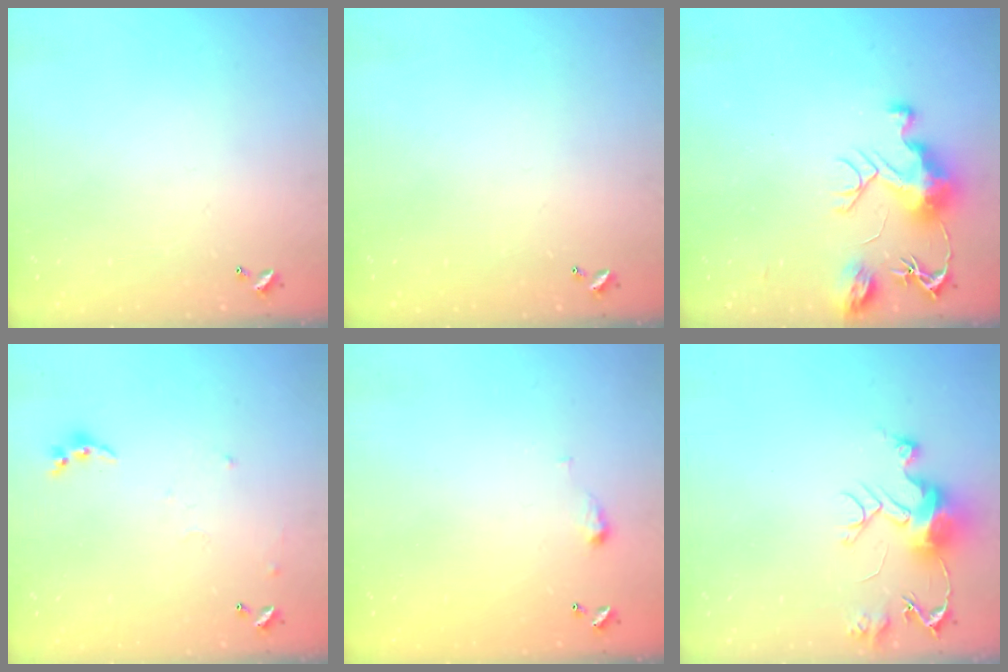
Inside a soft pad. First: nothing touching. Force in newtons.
{"total": 0.0}
{"total": 9.9, "press": 9.8, "slide": 1.0}
{"total": 7.4, "press": 7.4, "slide": 0.8}
{"total": 2.9, "press": 2.9, "slide": 0.5}
{"total": 10.8, "press": 10.8, "slide": 0.9}